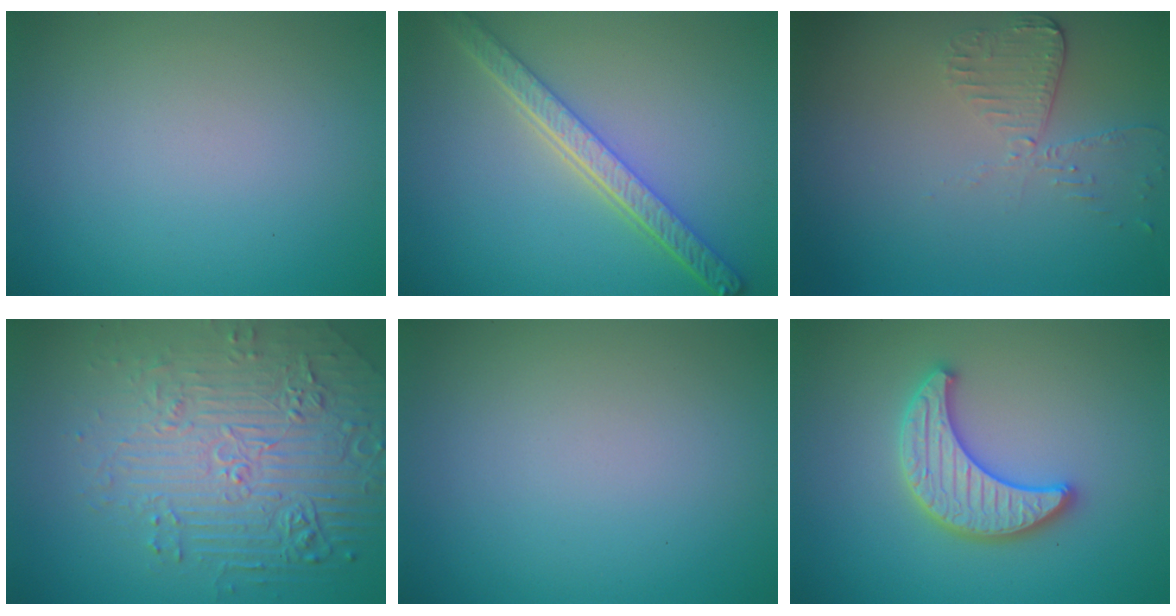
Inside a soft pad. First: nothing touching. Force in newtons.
{"total": 5.1, "press": 4.0, "slide": 3.1}
{"total": 2.5, "press": 2.3, "slide": 1.2}
{"total": 7.7, "press": 5.7, "slide": 5.2}
{"total": 0.0}
{"total": 4.0, "press": 3.9, "slide": 0.8}